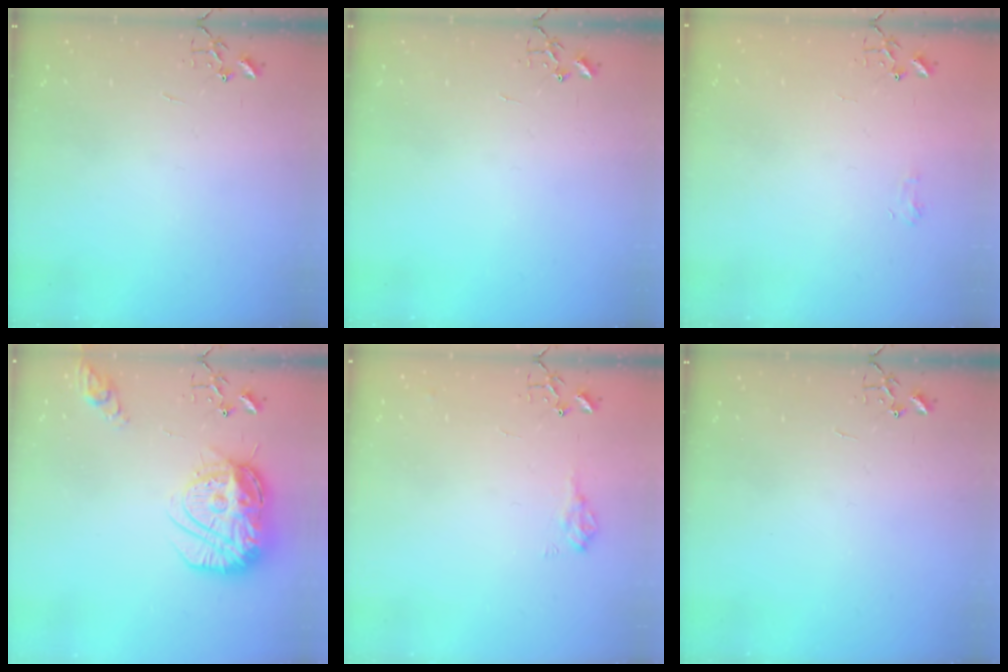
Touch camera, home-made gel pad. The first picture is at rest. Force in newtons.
{"total": 0.0}
{"total": 4.8, "press": 4.7, "slide": 0.6}
{"total": 19.4, "press": 19.3, "slide": 1.7}
{"total": 8.8, "press": 8.7, "slide": 1.0}
{"total": 0.0}